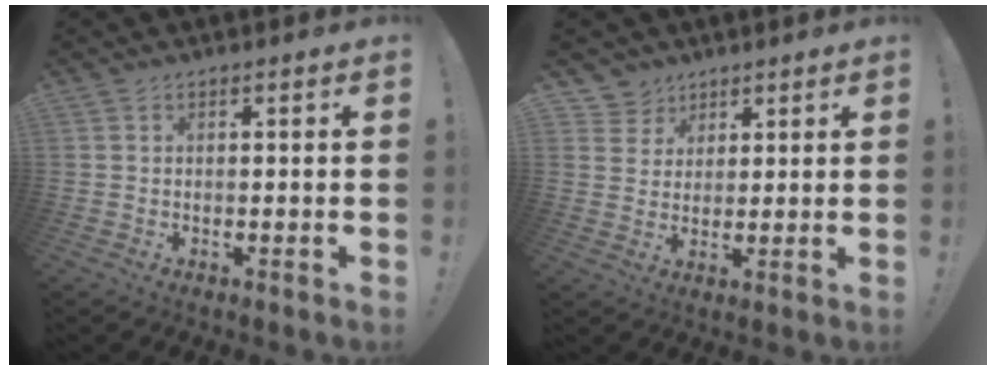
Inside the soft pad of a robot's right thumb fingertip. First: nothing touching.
{"total": 4.7, "force": [3.0, 3.7, 0.3], "torque": [-0.005, -0.021, 0.057]}